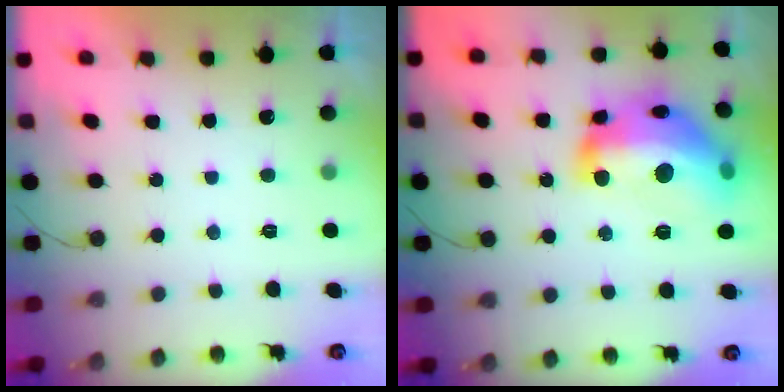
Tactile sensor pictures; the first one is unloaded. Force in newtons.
{"total": 23.9, "press": 23.8, "slide": 1.5}